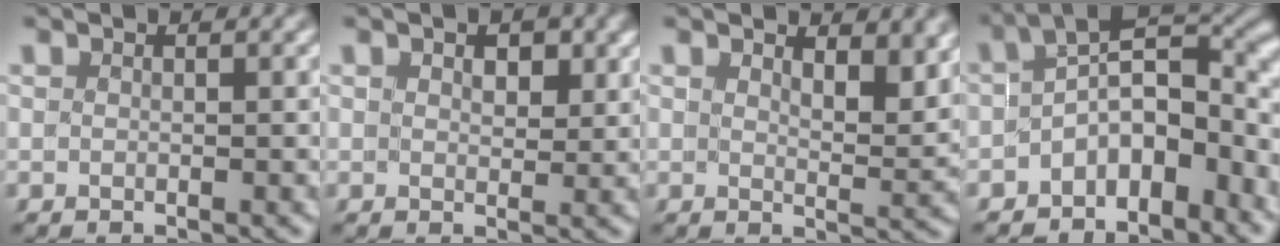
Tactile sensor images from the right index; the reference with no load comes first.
{"total": 1.9, "force": [1.2, 1.3, 0.7], "torque": [-0.009, 0.000, 0.018]}
{"total": 2.9, "force": [2.7, 0.3, 1.2], "torque": [-0.017, -0.015, 0.044]}
{"total": 8.1, "force": [-2.1, 4.4, 6.5], "torque": [-0.062, -0.010, -0.034]}